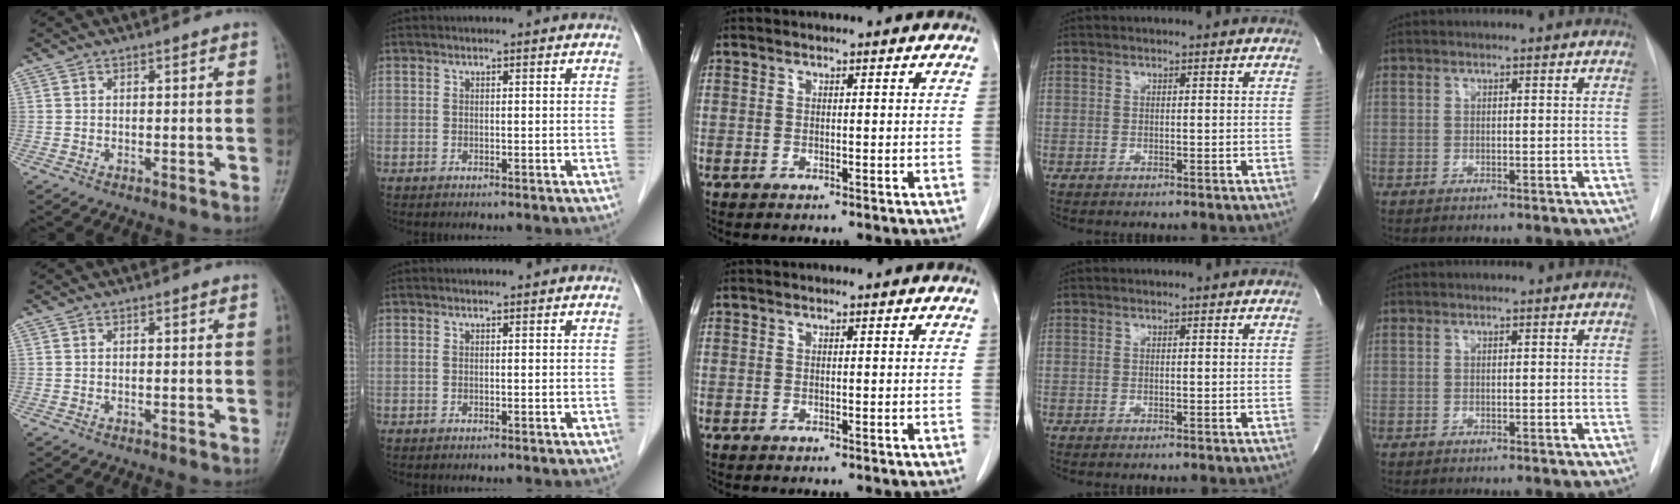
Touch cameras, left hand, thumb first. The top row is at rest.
{}